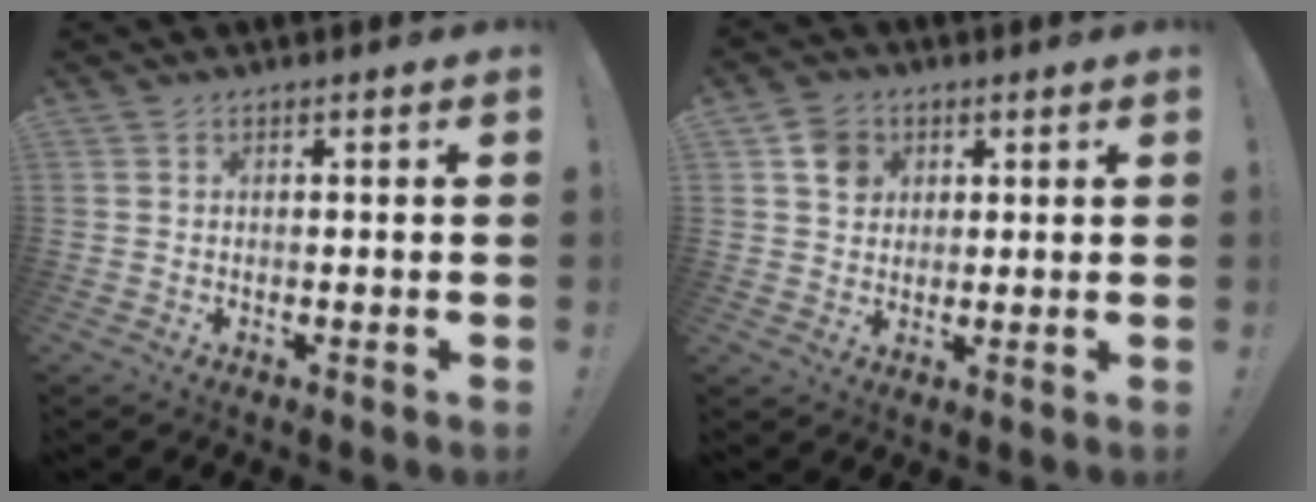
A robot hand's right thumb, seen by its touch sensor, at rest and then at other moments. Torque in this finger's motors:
{"motor_torque": [0.04, 0.76, 0.17, -0.15, 0.12]}